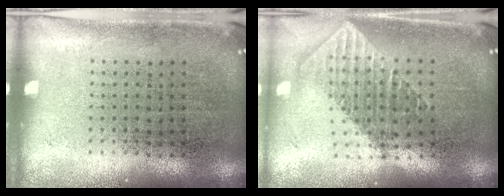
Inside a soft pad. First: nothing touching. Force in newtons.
{"total": 1.8, "press": 1.5, "slide": 1.0}